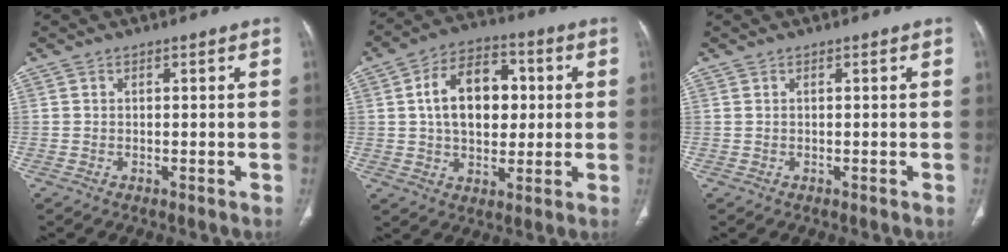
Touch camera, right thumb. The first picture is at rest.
{"total": 14.5, "force": [2.0, 9.5, 10.8], "torque": [-0.137, 0.011, 0.027]}
{"total": 0.0}